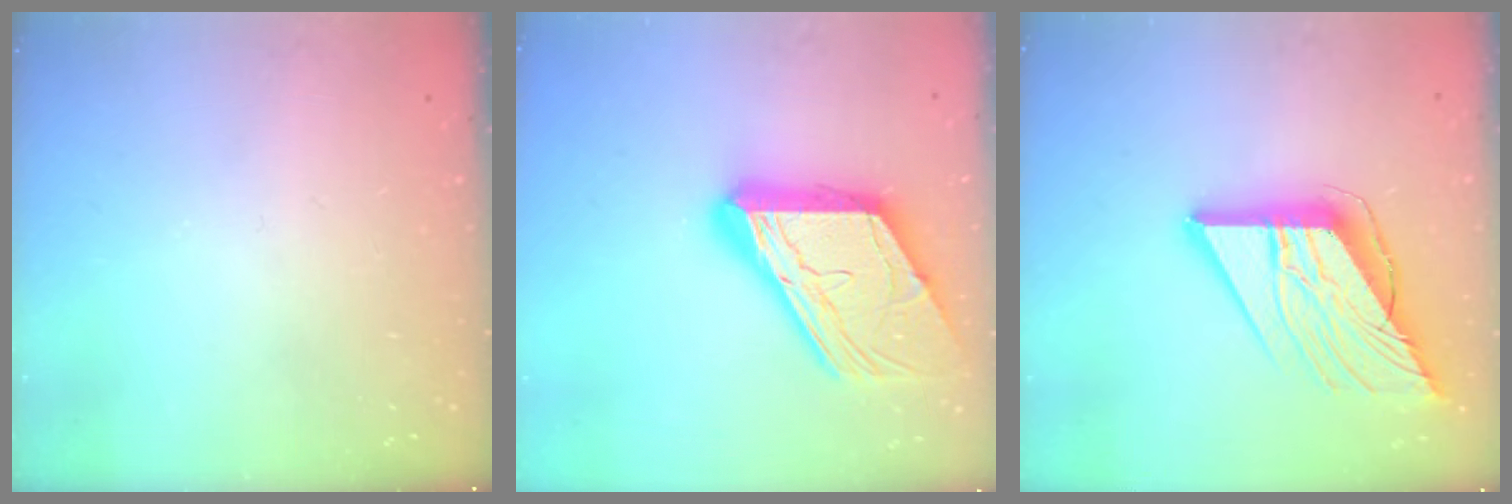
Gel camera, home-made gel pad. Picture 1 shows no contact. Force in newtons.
{"total": 23.3, "press": 23.2, "slide": 2.2}
{"total": 15.2, "press": 15.1, "slide": 1.6}